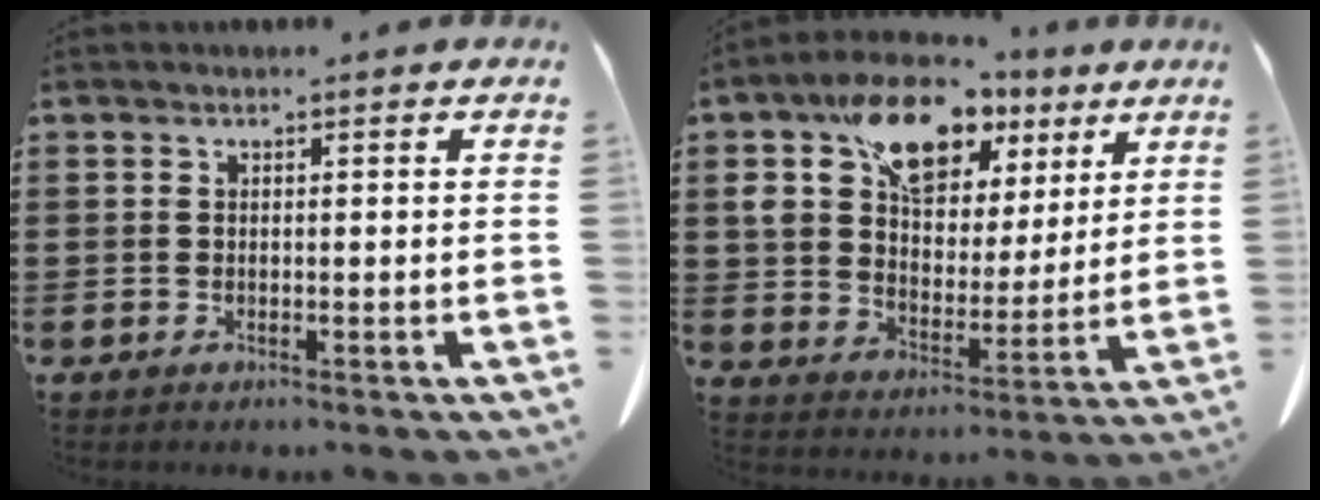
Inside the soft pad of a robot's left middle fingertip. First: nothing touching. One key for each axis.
{"total": 13.6, "fx": 8.7, "fy": 7.8, "fz": 7.0, "tx": -0.153, "ty": -0.010, "tz": 0.161}